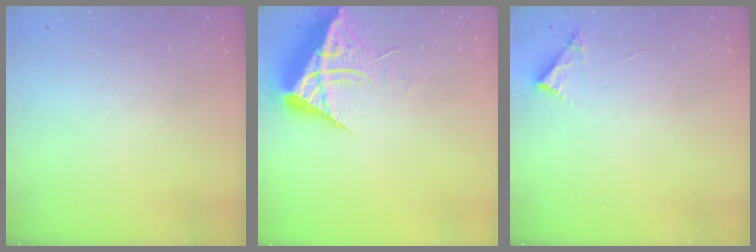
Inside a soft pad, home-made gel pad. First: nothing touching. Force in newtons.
{"total": 13.1, "press": 13.1, "slide": 0.9}
{"total": 3.6, "press": 3.6, "slide": 0.1}